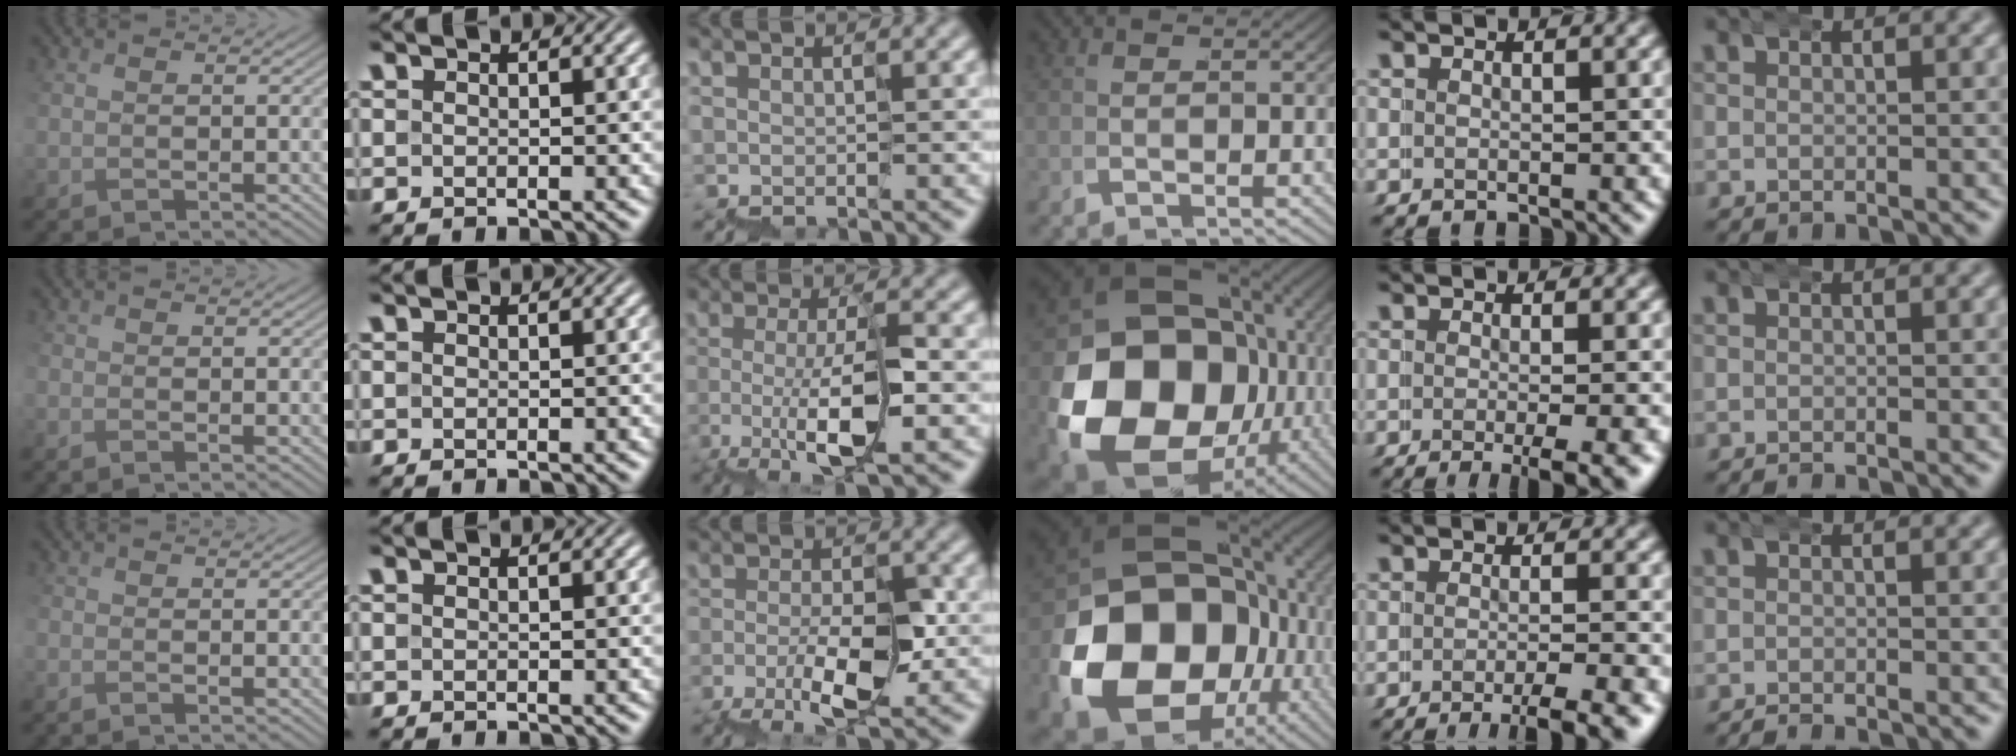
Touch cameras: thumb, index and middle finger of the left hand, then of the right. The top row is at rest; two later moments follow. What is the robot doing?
{"motion": "wrap", "object": "belt"}